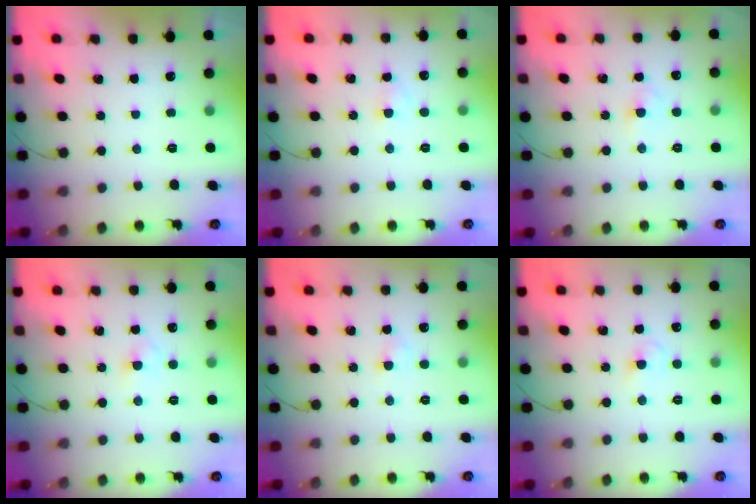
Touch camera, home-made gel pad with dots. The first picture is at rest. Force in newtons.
{"total": 1.9, "press": 1.7, "slide": 0.8}
{"total": 2.9, "press": 2.6, "slide": 1.2}
{"total": 2.3, "press": 2.1, "slide": 1.0}
{"total": 2.4, "press": 2.2, "slide": 1.0}
{"total": 2.2, "press": 2.0, "slide": 0.9}